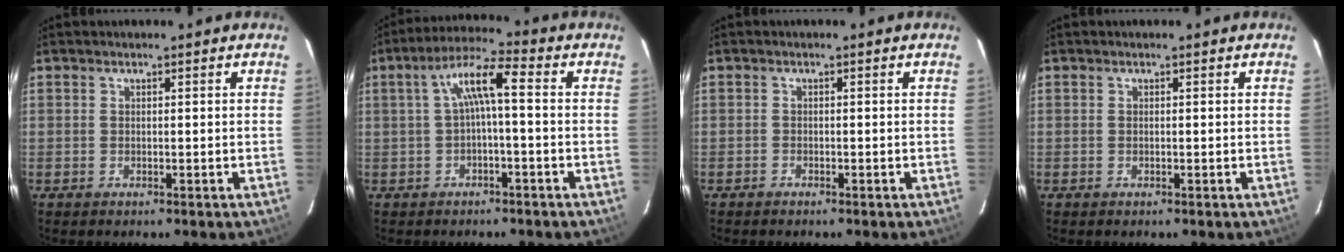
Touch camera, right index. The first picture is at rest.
{"total": 6.4, "force": [-0.3, 0.9, 6.3], "torque": [-0.132, 0.019, -0.003]}
{"total": 0.8, "force": [-0.7, 0.3, -0.2], "torque": [-0.001, 0.003, -0.013]}
{"total": 0.0}